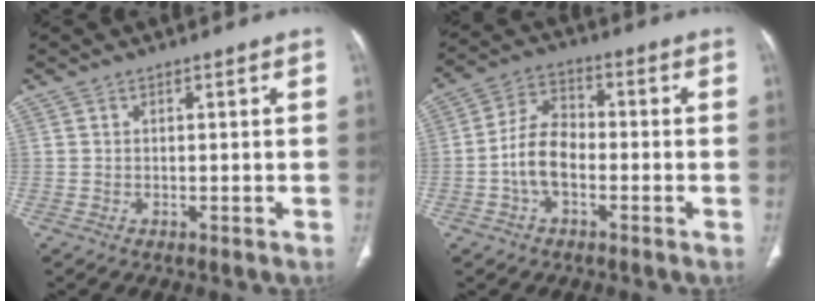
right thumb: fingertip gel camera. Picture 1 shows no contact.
{"total": 8.4, "force": [-2.2, 5.2, 6.2], "torque": [-0.111, 0.028, -0.050]}